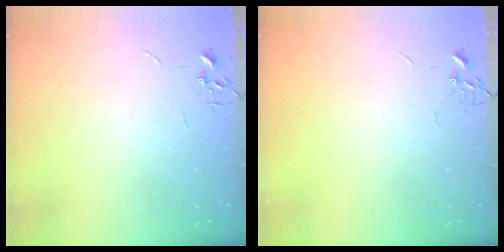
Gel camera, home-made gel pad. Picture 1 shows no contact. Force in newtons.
{"total": 0.0}